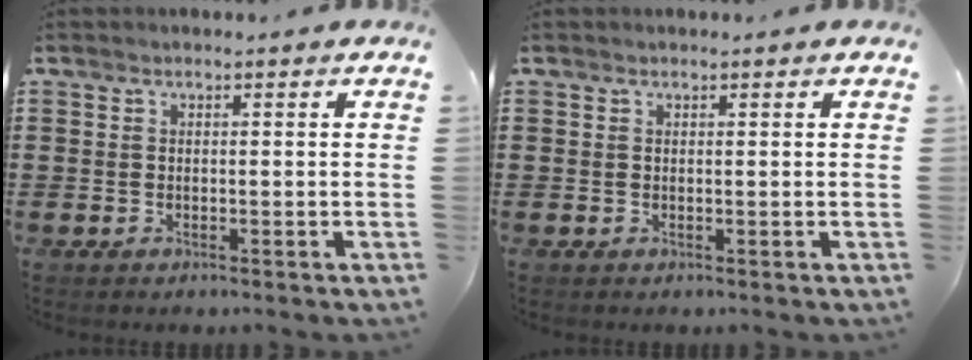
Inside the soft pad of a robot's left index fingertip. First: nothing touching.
{"total": 0.0}